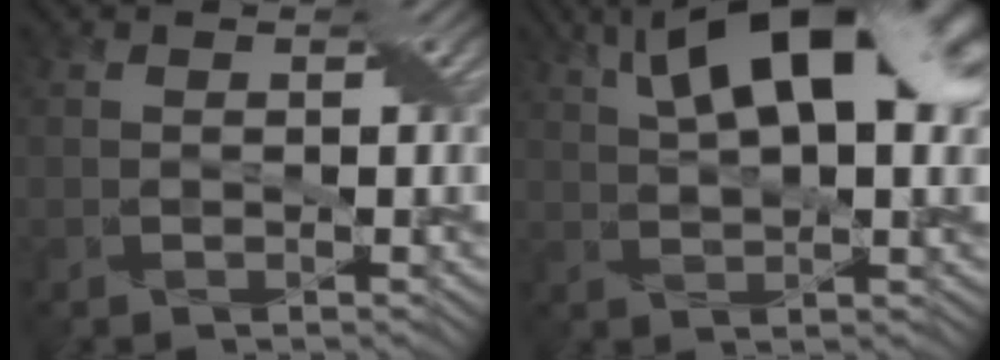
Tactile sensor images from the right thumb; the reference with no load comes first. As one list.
[{"total": 15.2, "force": [6.8, 6.0, 12.2], "torque": [-0.184, 0.045, 0.088]}]